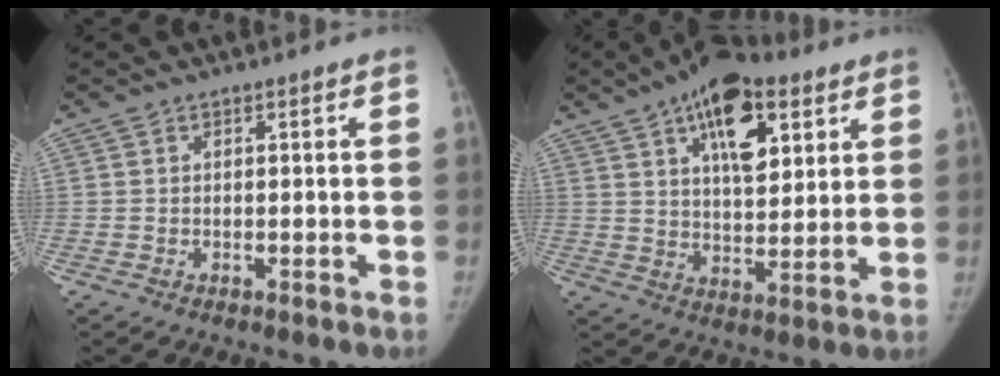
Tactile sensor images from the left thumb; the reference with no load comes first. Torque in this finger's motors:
{"motor_torque": [0.33, 0.21, 1.71, -1.06, 0.47]}